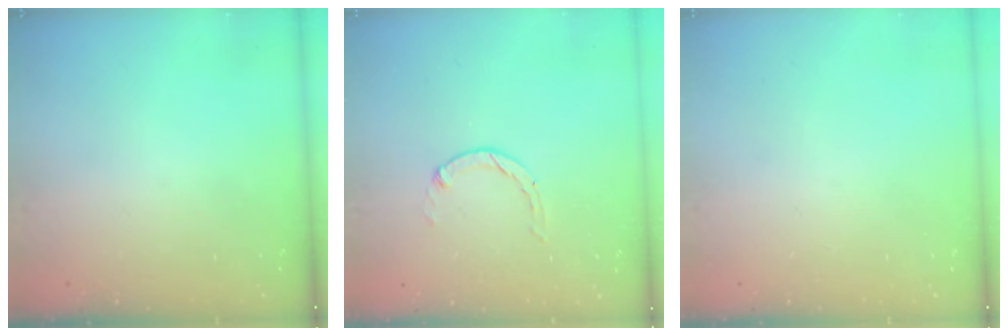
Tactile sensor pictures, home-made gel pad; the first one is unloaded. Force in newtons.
{"total": 0.8, "press": 0.7, "slide": 0.2}
{"total": 0.0}